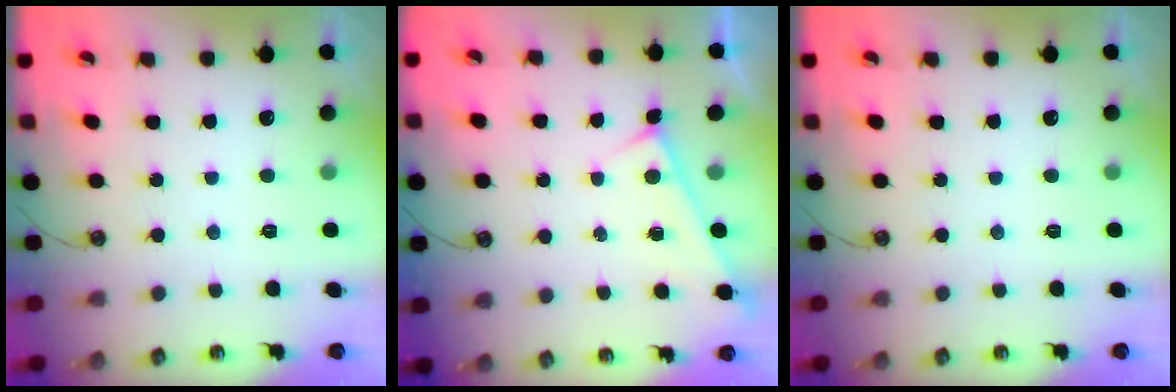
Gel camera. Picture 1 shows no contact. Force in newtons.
{"total": 2.8, "press": 2.8, "slide": 0.1}
{"total": 0.0}